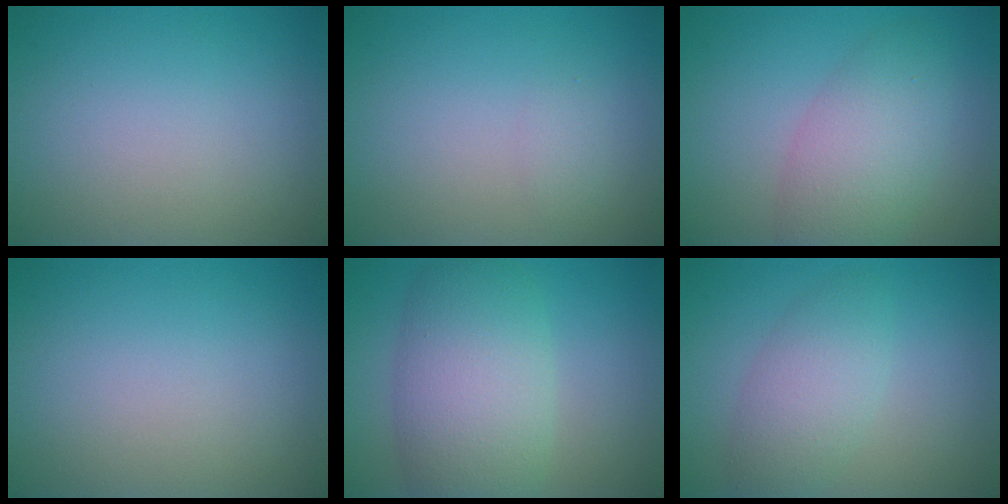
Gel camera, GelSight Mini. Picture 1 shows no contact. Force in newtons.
{"total": 0.9, "press": 0.9, "slide": 0.0}
{"total": 5.1, "press": 5.1, "slide": 0.2}
{"total": 0.0}
{"total": 8.0, "press": 8.0, "slide": 0.2}
{"total": 3.7, "press": 3.7, "slide": 0.2}